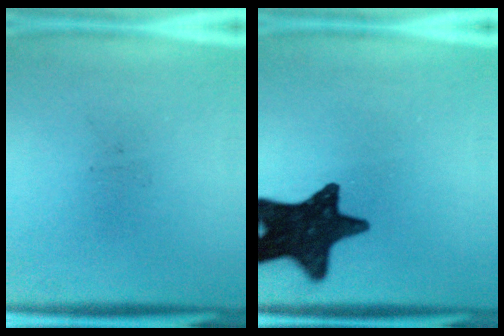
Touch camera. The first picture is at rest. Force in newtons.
{"total": 16.0}